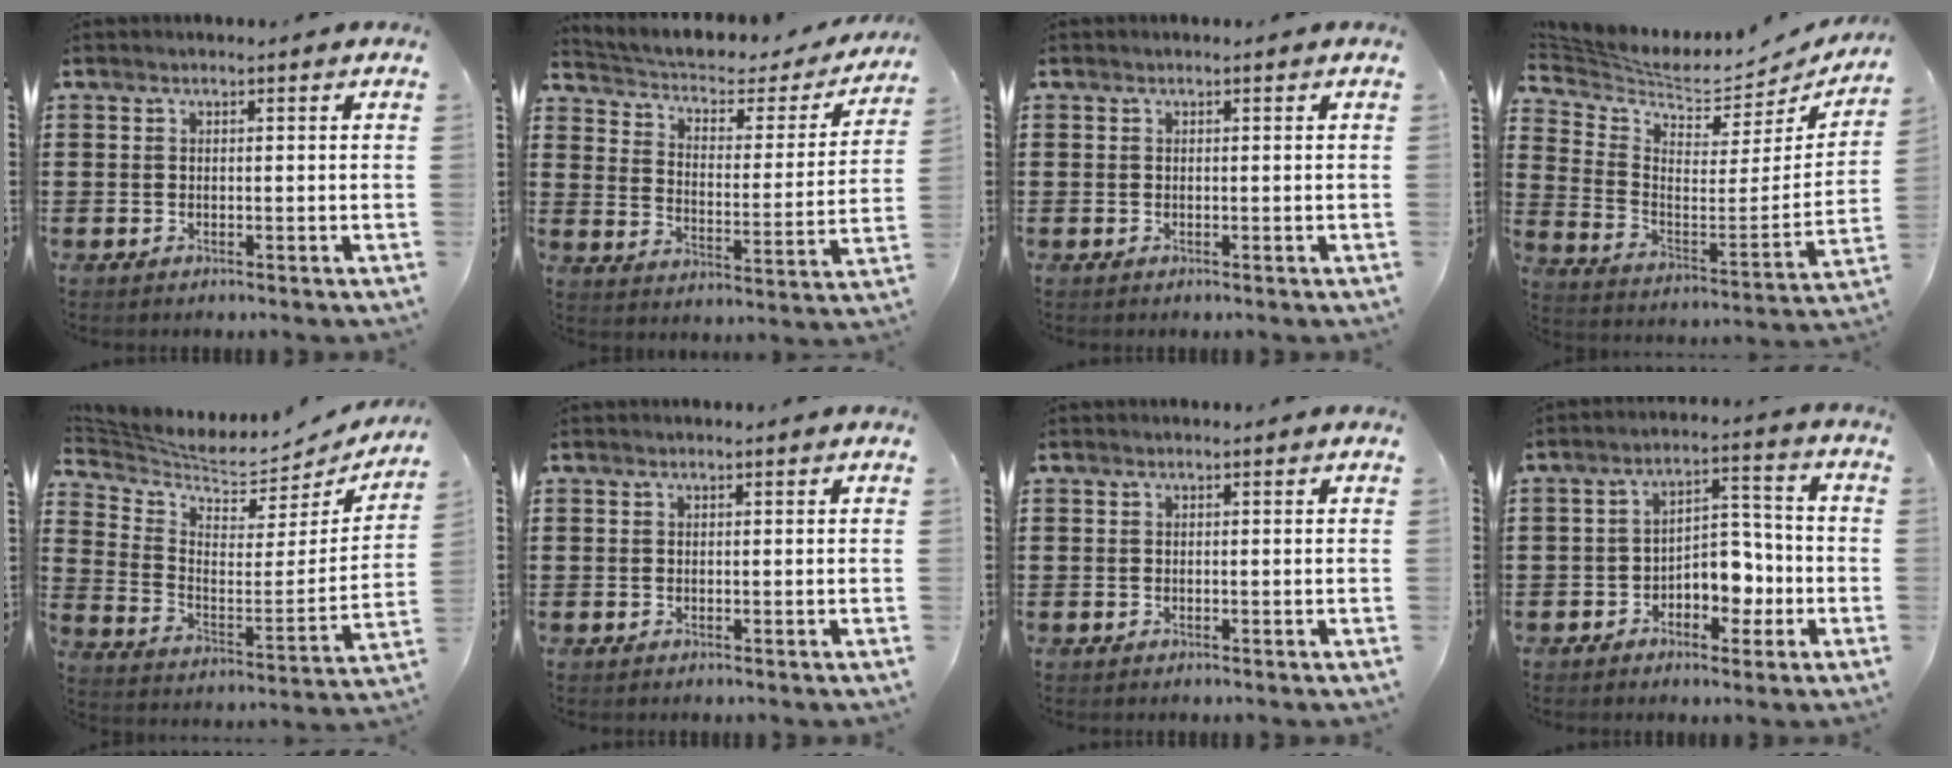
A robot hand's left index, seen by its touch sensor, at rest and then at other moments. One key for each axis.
{"total": 3.3, "fx": 2.3, "fy": 1.4, "fz": 1.7, "tx": -0.051, "ty": -0.021, "tz": 0.031}
{"total": 0.0}
{"total": 5.1, "fx": 4.9, "fy": 1.2, "fz": 1.1, "tx": -0.055, "ty": -0.059, "tz": 0.079}
{"total": 4.4, "fx": 4.2, "fy": 0.9, "fz": 1.0, "tx": -0.051, "ty": -0.048, "tz": 0.065}
{"total": 0.0}
{"total": 0.0}
{"total": 5.8, "fx": -2.5, "fy": 3.8, "fz": 3.6, "tx": -0.059, "ty": 0.011, "tz": -0.050}